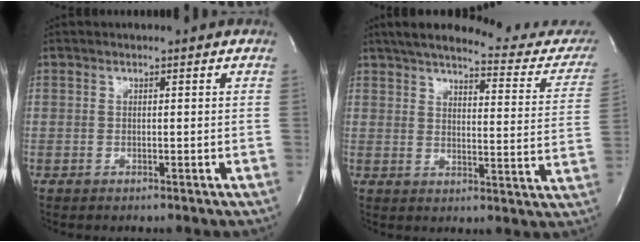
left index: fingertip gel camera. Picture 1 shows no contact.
{"total": 22.7, "force": [20.1, 4.3, 9.5], "torque": [-0.127, -0.037, 0.234]}